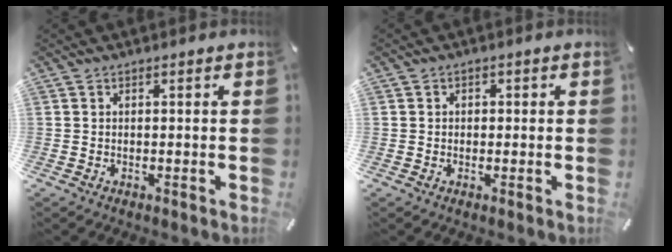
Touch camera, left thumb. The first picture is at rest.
{"total": 1.3, "force": [-0.3, 1.3, 0.2], "torque": [-0.005, 0.005, -0.010]}